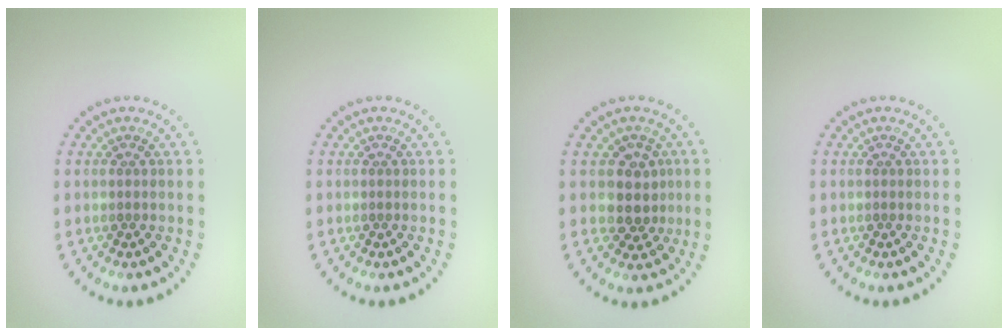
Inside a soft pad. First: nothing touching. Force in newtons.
{"total": 0.0}
{"total": 2.9, "press": 2.5, "slide": 1.5}
{"total": 0.0}